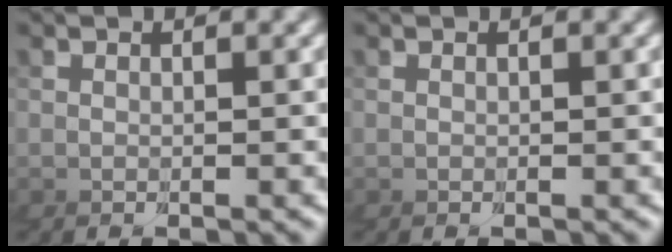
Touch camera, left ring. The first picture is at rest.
{"total": 0.0}